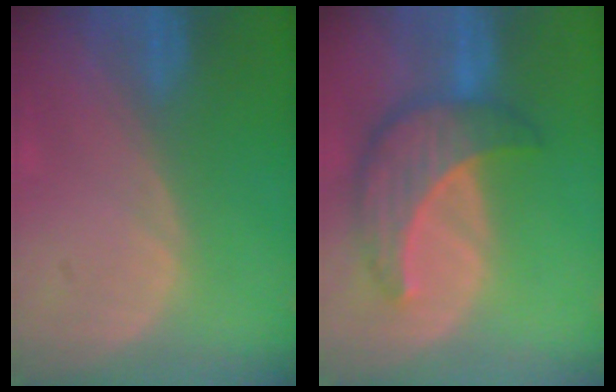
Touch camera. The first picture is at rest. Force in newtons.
{"total": 8.6, "press": 7.8, "slide": 3.6}